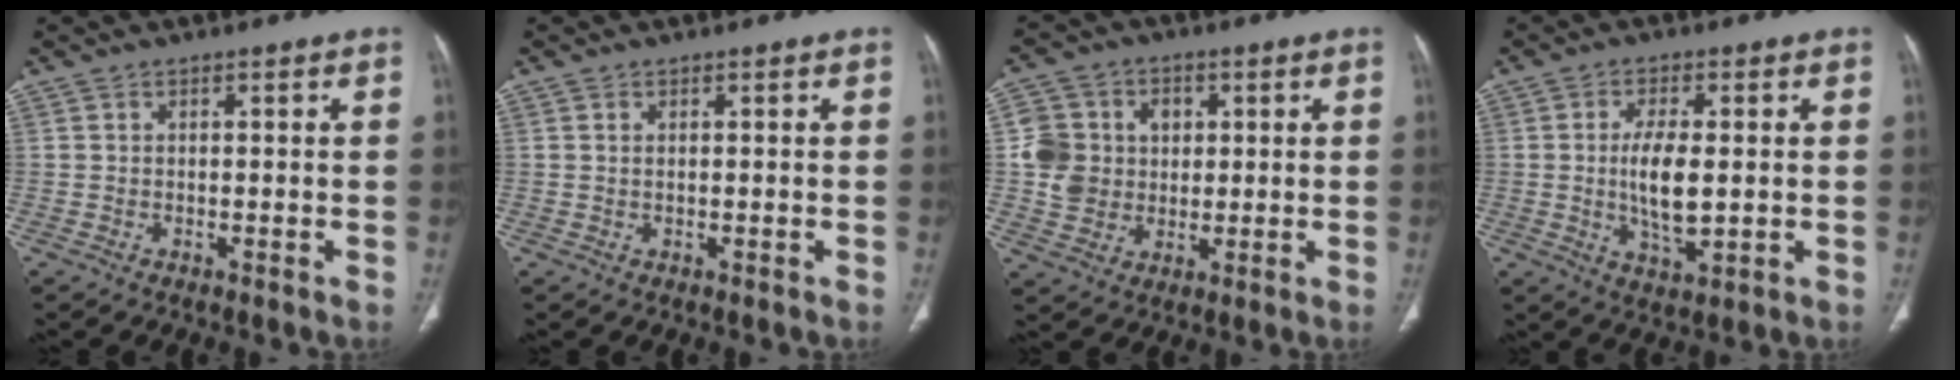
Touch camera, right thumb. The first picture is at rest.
{"total": 0.5, "force": [0.3, 0.2, 0.4], "torque": [-0.013, 0.002, 0.006]}
{"total": 10.4, "force": [1.2, 9.5, 4.2], "torque": [-0.053, 0.008, 0.026]}
{"total": 8.4, "force": [0.0, 3.4, 7.7], "torque": [-0.140, -0.015, 0.003]}